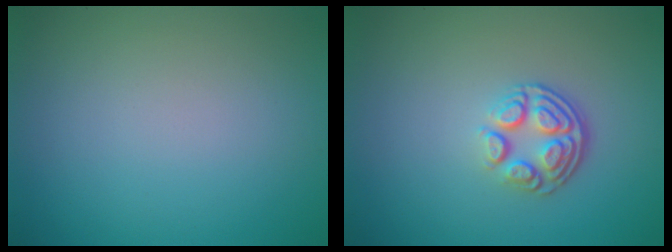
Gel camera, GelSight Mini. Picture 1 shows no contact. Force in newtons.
{"total": 3.7, "press": 2.5, "slide": 2.7}